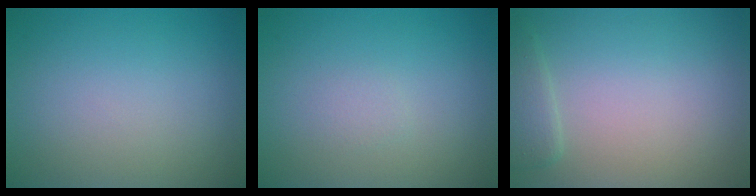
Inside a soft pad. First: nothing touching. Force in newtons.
{"total": 0.7, "press": 0.7, "slide": 0.0}
{"total": 1.2, "press": 1.2, "slide": 0.1}